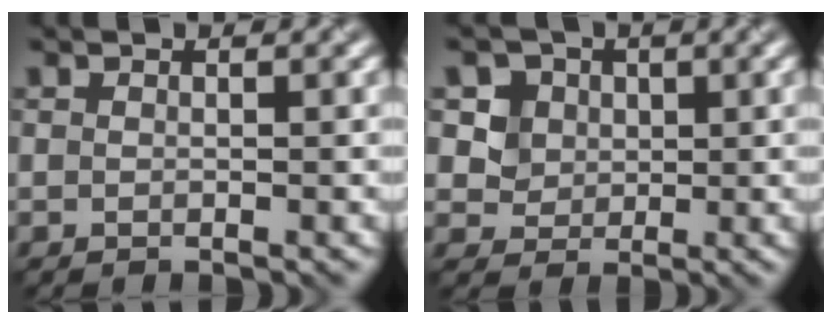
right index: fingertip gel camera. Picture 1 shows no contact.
{"total": 5.6, "force": [2.4, 4.6, 2.1], "torque": [-0.037, -0.002, 0.038]}